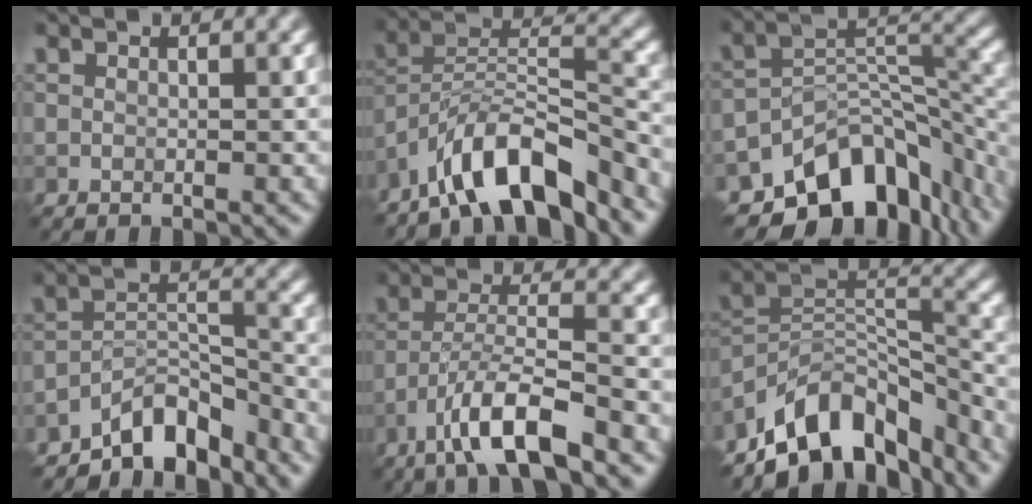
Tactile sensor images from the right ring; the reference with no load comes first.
{"total": 8.9, "force": [-6.8, 2.4, 5.3], "torque": [-0.078, 0.009, -0.130]}
{"total": 11.2, "force": [-7.5, 6.1, 5.6], "torque": [-0.083, -0.003, -0.130]}
{"total": 6.2, "force": [-5.2, 2.3, 2.5], "torque": [-0.021, 0.007, -0.097]}
{"total": 6.7, "force": [-4.5, 1.2, 4.9], "torque": [-0.083, 0.007, -0.084]}
{"total": 10.3, "force": [-7.9, 4.7, 4.7], "torque": [-0.066, 0.005, -0.147]}